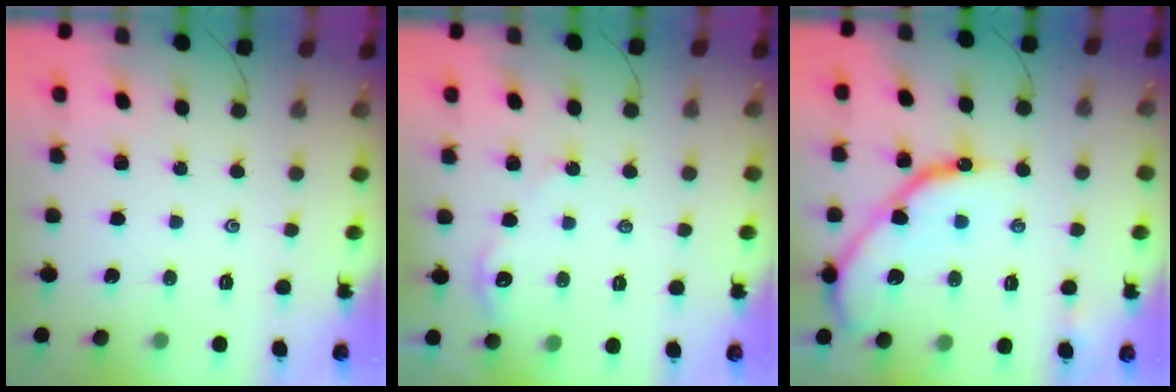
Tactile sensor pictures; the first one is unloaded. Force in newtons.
{"total": 3.3, "press": 3.3, "slide": 0.3}
{"total": 12.2, "press": 12.1, "slide": 1.4}